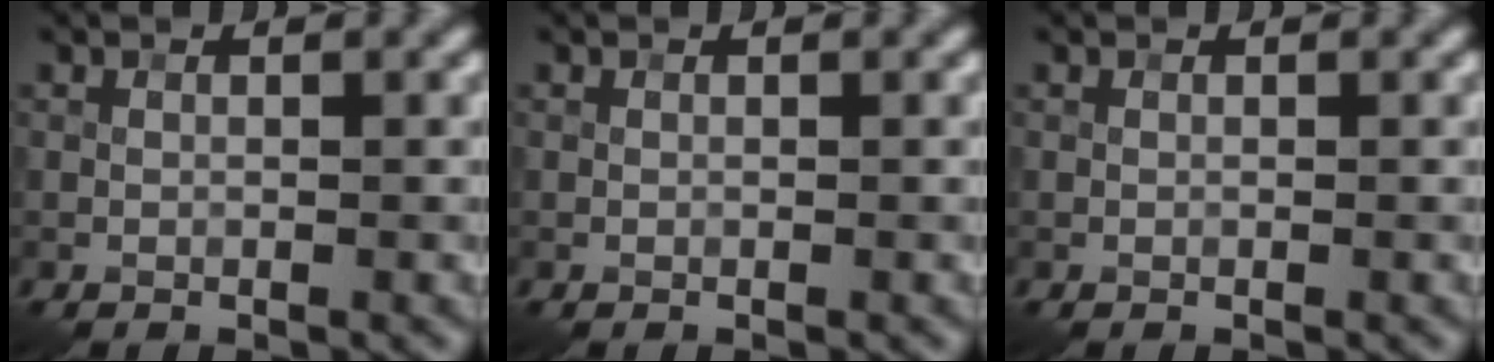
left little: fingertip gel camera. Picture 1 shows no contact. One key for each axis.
{"total": 0.0}
{"total": 0.0}